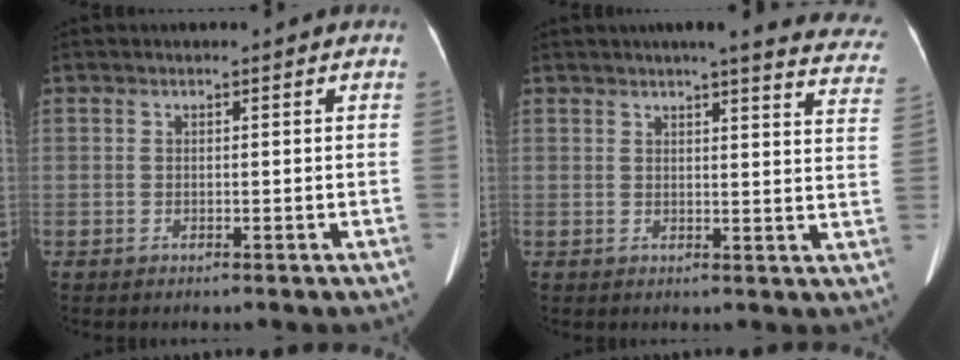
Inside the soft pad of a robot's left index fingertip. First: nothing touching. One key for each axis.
{"total": 18.9, "fx": 17.1, "fy": 2.2, "fz": 7.8, "tx": -0.081, "ty": -0.057, "tz": 0.171}